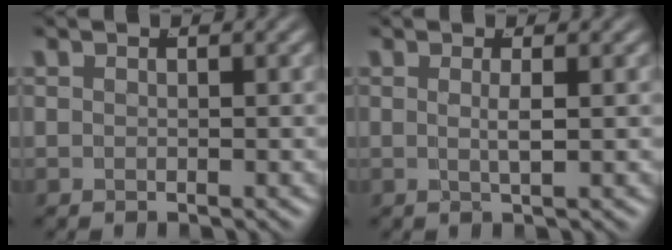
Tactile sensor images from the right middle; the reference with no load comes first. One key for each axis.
{"total": 1.4, "fx": 0.2, "fy": -0.6, "fz": 1.2, "tx": -0.023, "ty": -0.009, "tz": 0.007}